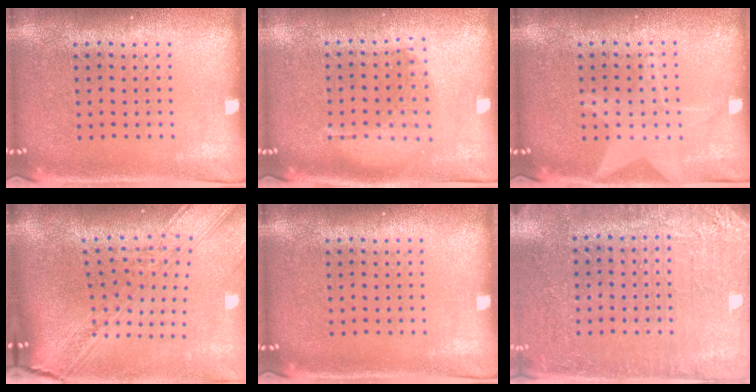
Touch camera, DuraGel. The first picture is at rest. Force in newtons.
{"total": 1.1, "press": 1.0, "slide": 0.6}
{"total": 2.3, "press": 2.3, "slide": 0.3}
{"total": 3.8, "press": 2.7, "slide": 2.7}
{"total": 0.0}
{"total": 2.8, "press": 2.7, "slide": 0.6}